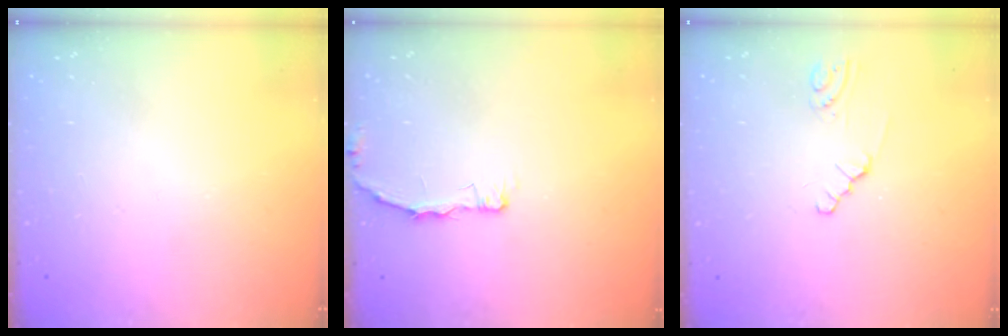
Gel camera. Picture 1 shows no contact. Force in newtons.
{"total": 2.9, "press": 2.9, "slide": 0.3}
{"total": 0.9, "press": 0.8, "slide": 0.2}